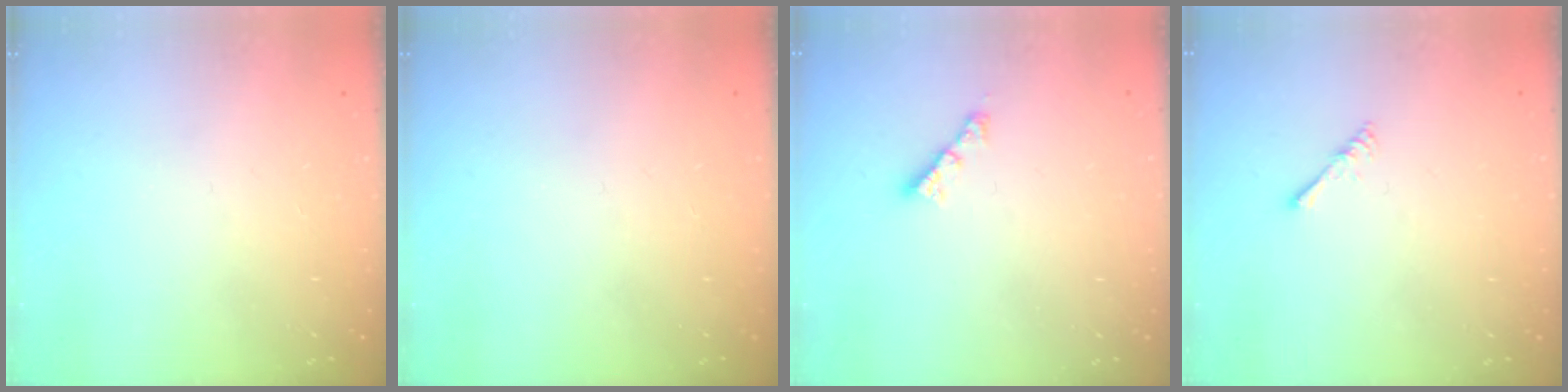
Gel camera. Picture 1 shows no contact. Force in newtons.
{"total": 0.0}
{"total": 2.6, "press": 2.6, "slide": 0.1}
{"total": 1.6, "press": 1.6, "slide": 0.4}